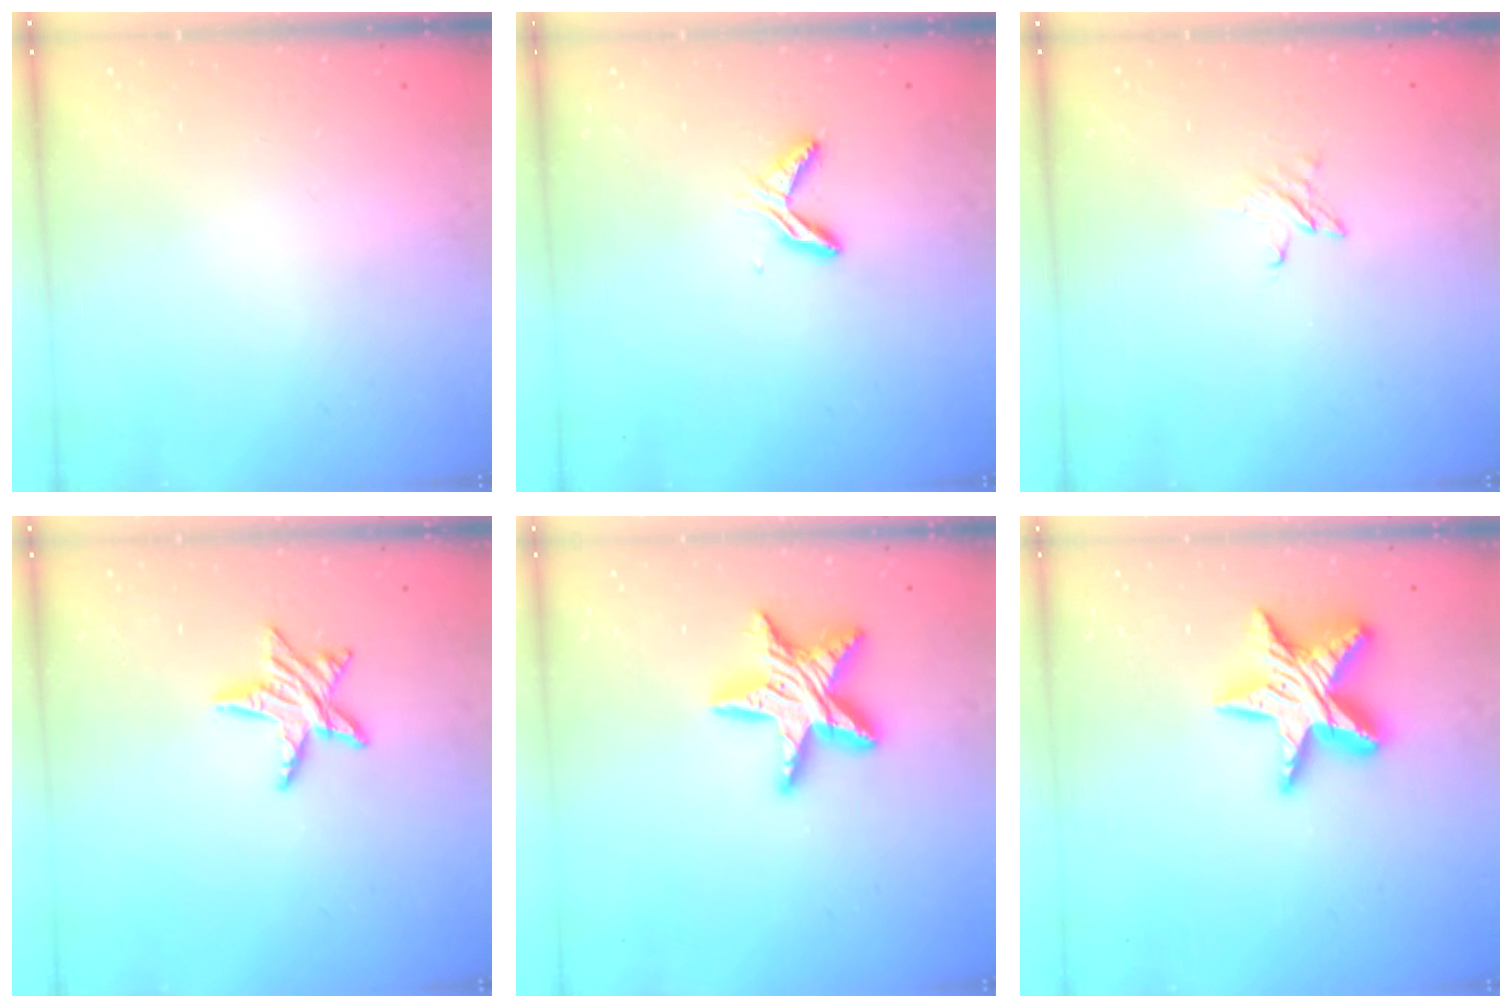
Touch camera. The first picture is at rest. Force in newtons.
{"total": 5.5, "press": 5.4, "slide": 0.5}
{"total": 2.7, "press": 2.7, "slide": 0.3}
{"total": 9.3, "press": 9.2, "slide": 0.5}
{"total": 15.9, "press": 15.8, "slide": 1.0}
{"total": 15.7, "press": 15.7, "slide": 1.4}